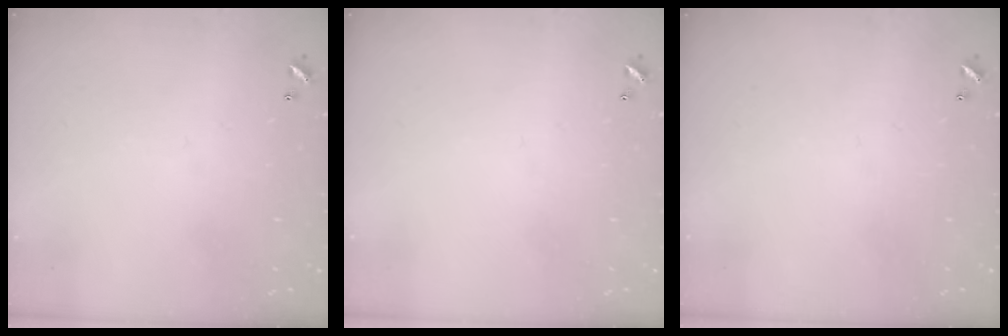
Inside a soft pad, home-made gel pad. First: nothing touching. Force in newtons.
{"total": 0.0}
{"total": 0.0}